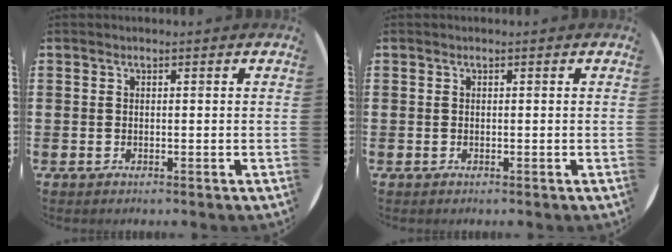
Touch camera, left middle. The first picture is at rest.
{"total": 0.0}